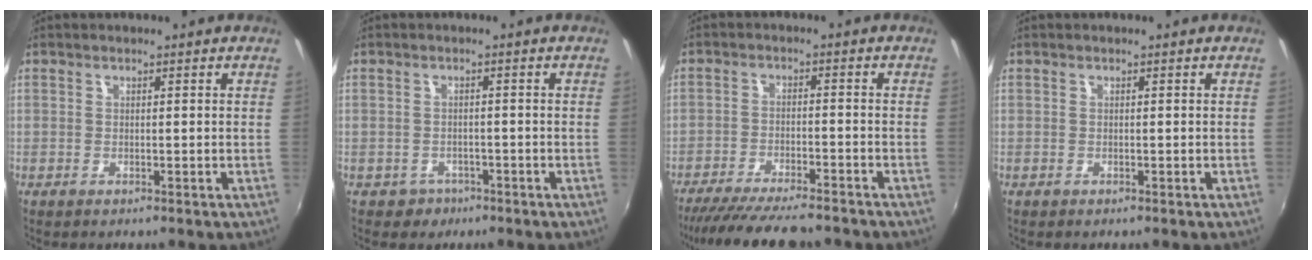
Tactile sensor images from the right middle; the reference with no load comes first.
{"total": 3.4, "force": [-1.9, 2.8, 0.4], "torque": [-0.019, 0.000, -0.025]}
{"total": 14.2, "force": [-12.4, 2.3, 6.6], "torque": [-0.138, -0.027, -0.195]}
{"total": 0.0}